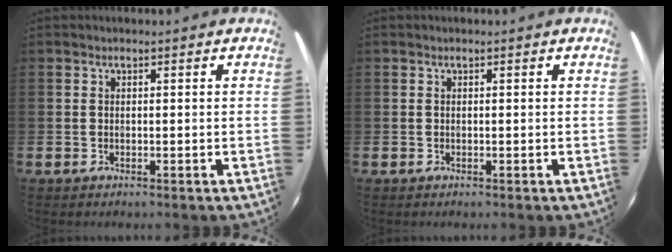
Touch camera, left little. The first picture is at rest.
{"total": 0.0}